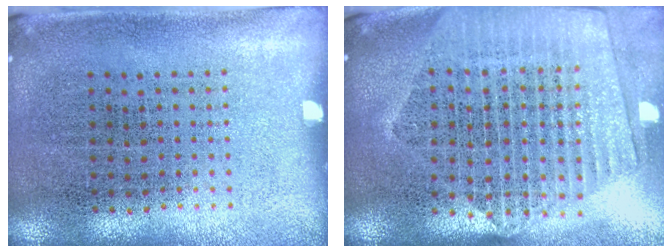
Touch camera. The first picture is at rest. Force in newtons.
{"total": 2.3, "press": 2.0, "slide": 1.1}